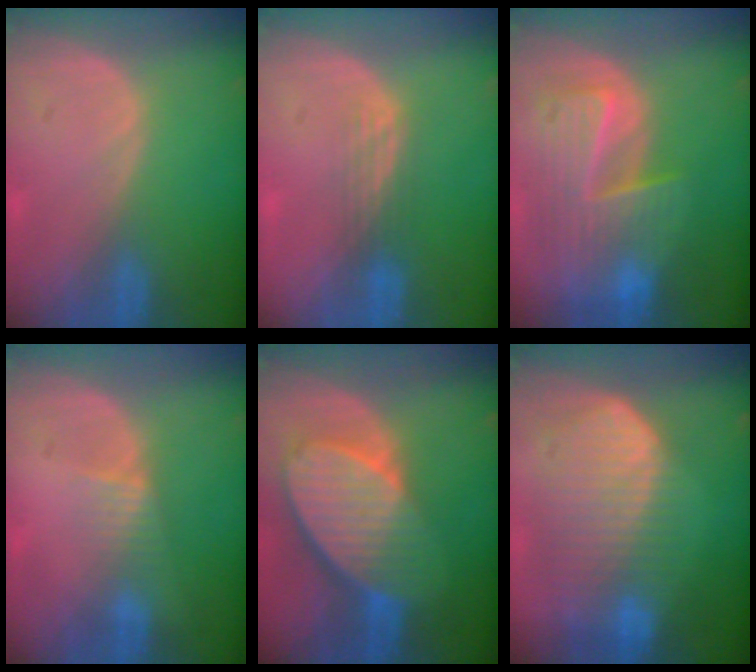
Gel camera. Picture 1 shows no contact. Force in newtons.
{"total": 3.0, "press": 2.6, "slide": 1.4}
{"total": 10.2, "press": 8.8, "slide": 5.0}
{"total": 2.6, "press": 2.4, "slide": 0.9}
{"total": 10.3, "press": 9.0, "slide": 5.0}
{"total": 10.3, "press": 9.0, "slide": 5.1}